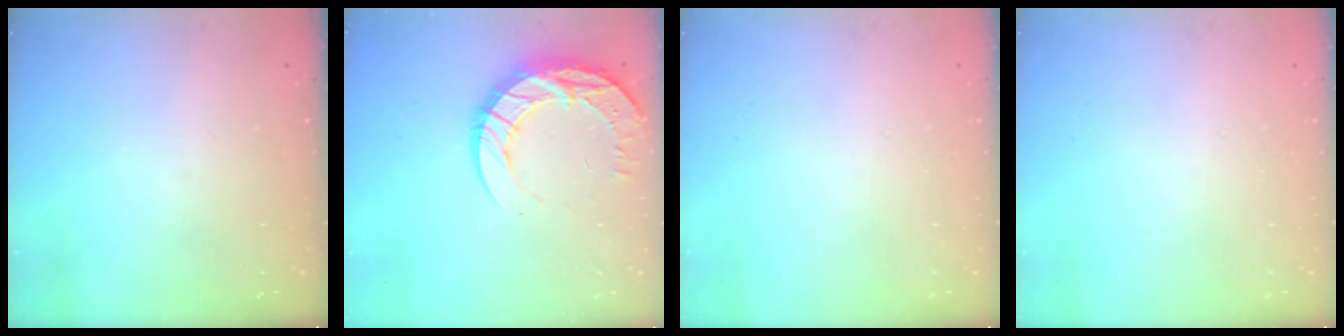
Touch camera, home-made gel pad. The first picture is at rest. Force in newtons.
{"total": 17.9, "press": 17.8, "slide": 1.4}
{"total": 0.0}
{"total": 0.0}